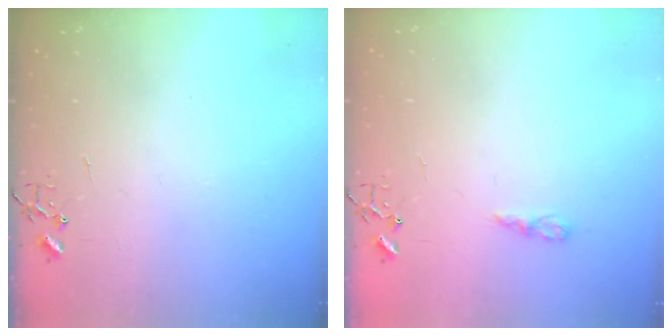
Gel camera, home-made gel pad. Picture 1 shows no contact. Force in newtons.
{"total": 5.0, "press": 4.9, "slide": 0.6}